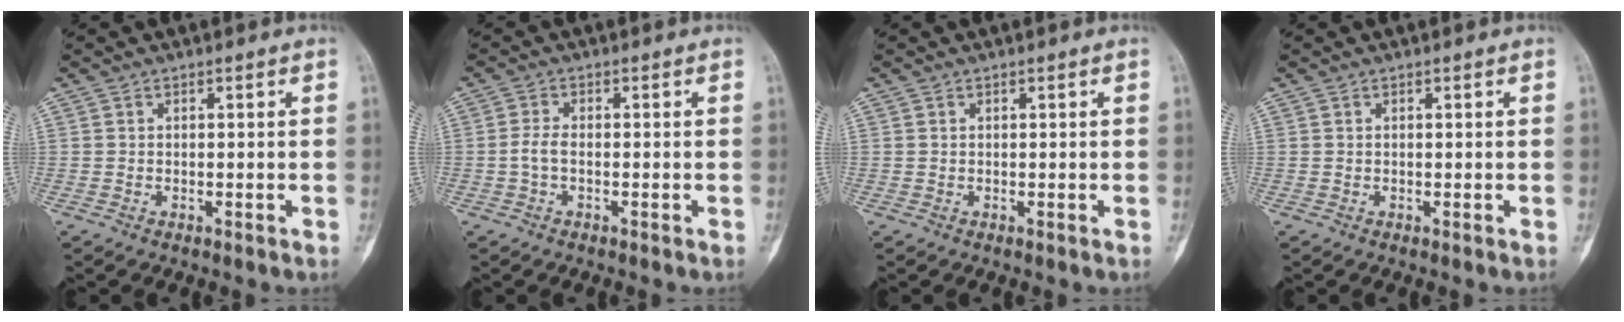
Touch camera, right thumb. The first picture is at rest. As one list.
[{"total": 2.4, "force": [-0.5, 1.1, 2.0], "torque": [-0.047, 0.003, -0.013]}, {"total": 0.0}, {"total": 0.0}]